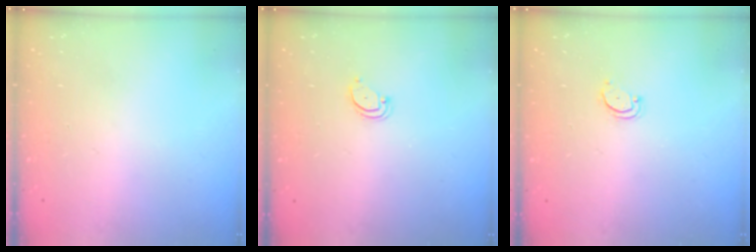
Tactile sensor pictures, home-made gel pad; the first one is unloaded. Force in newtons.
{"total": 3.0, "press": 3.0, "slide": 0.3}
{"total": 3.0, "press": 3.0, "slide": 0.2}